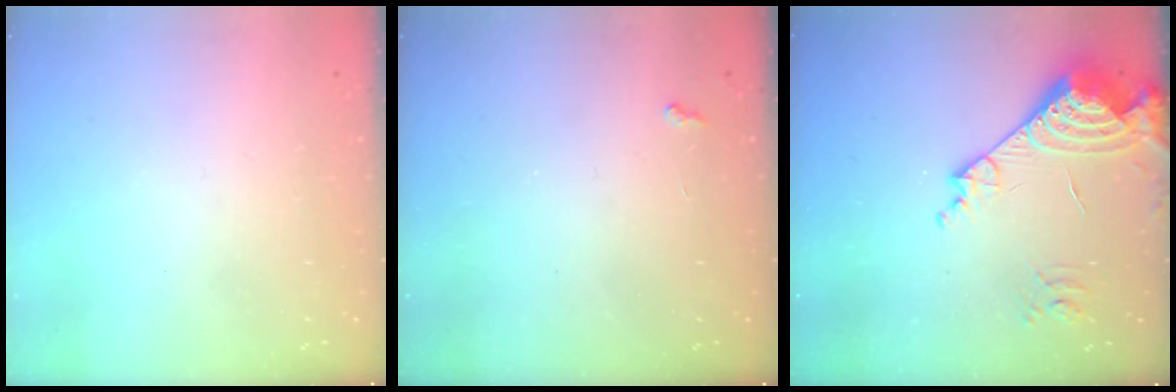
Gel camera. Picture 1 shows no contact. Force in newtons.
{"total": 2.8, "press": 2.8, "slide": 0.4}
{"total": 17.7, "press": 17.6, "slide": 2.1}